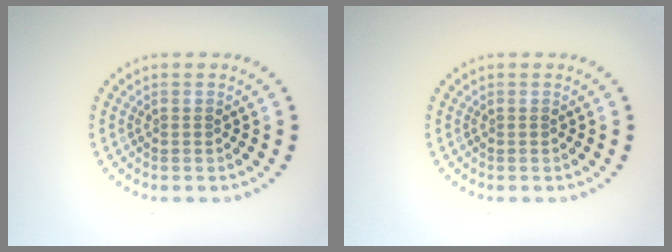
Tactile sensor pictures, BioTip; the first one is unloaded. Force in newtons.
{"total": 0.0}